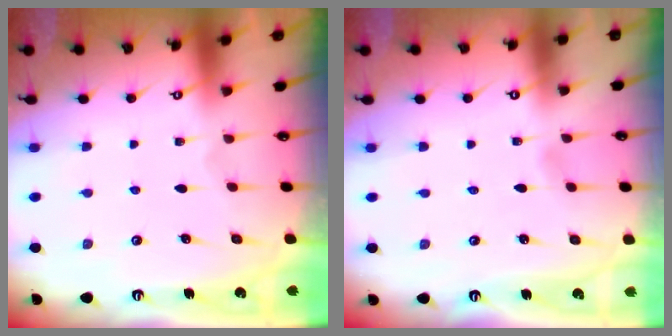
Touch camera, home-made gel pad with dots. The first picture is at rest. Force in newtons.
{"total": 1.6, "press": 1.6, "slide": 0.2}